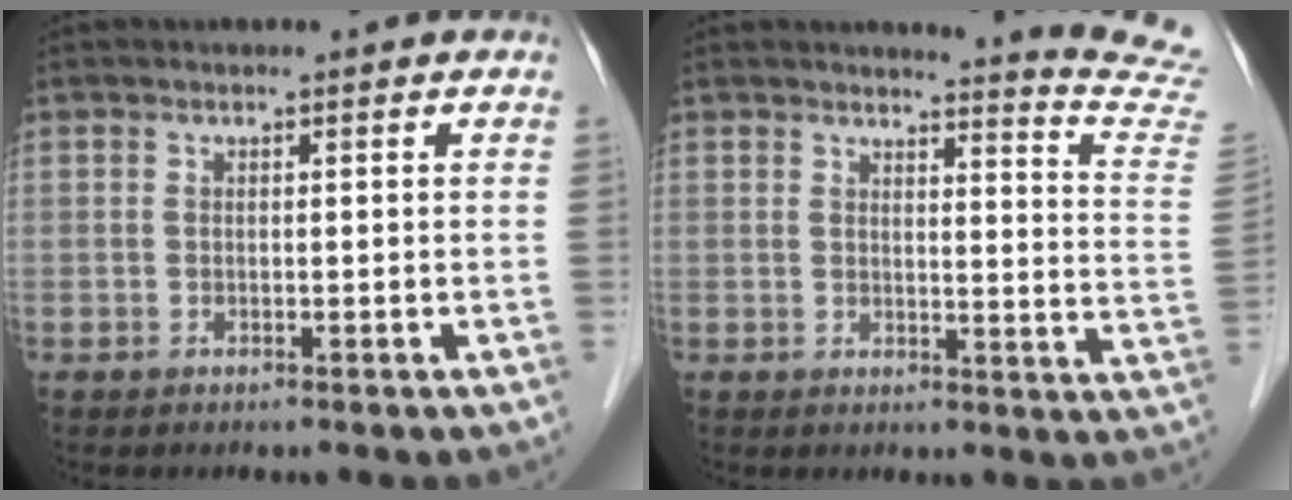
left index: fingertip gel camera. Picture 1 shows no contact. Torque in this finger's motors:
{"motor_torque": [0.43, -0.75, 0.04, -0.01]}